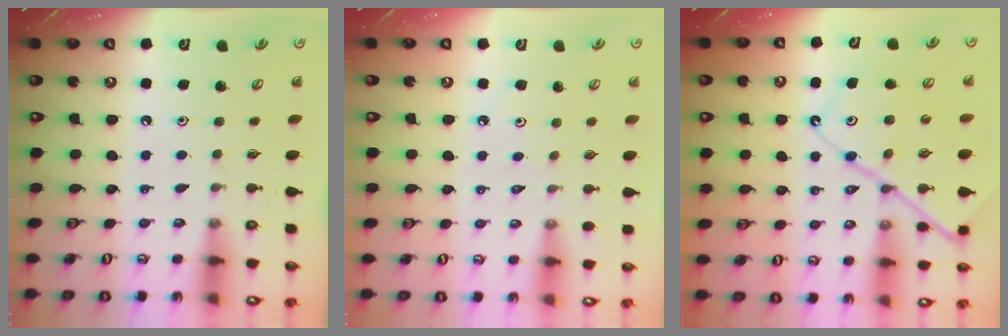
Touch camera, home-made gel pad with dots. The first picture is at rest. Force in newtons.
{"total": 2.6, "press": 2.6, "slide": 0.5}
{"total": 12.8, "press": 12.8, "slide": 1.6}